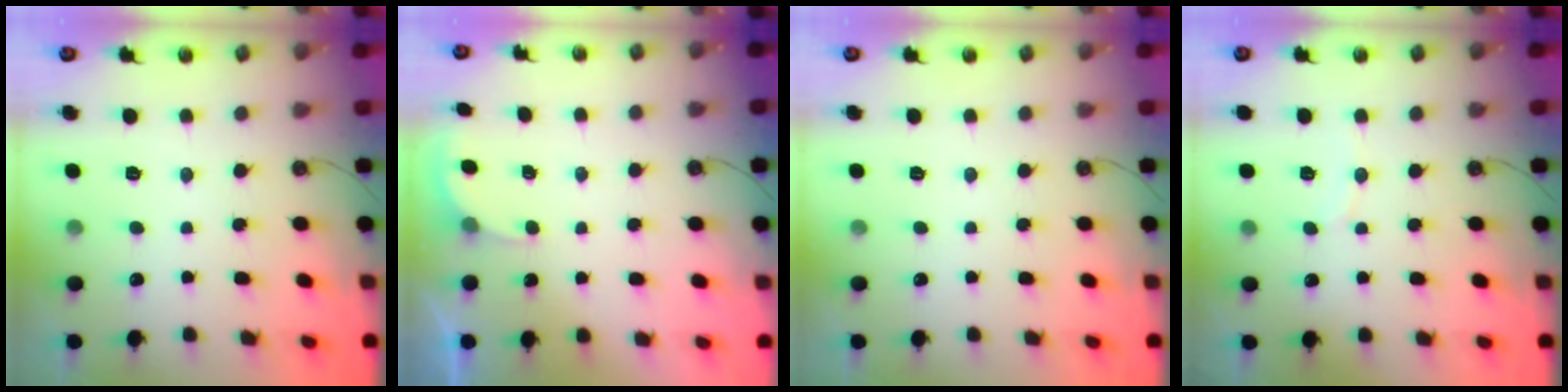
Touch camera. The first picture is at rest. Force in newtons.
{"total": 2.3, "press": 2.1, "slide": 0.8}
{"total": 0.0}
{"total": 4.1, "press": 4.1, "slide": 0.5}